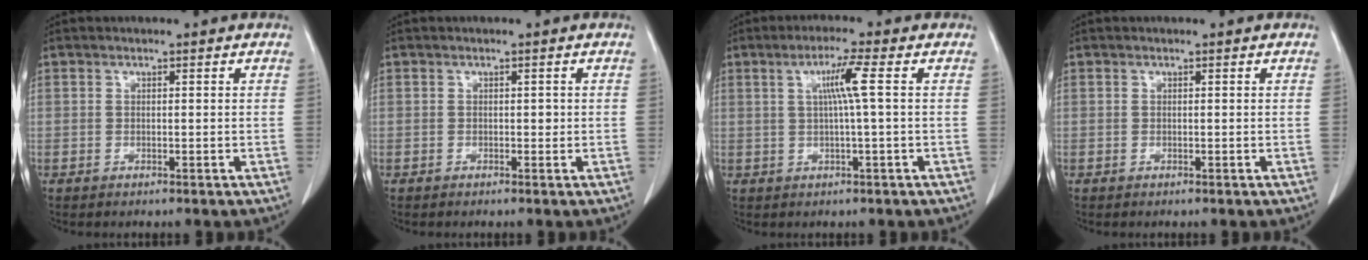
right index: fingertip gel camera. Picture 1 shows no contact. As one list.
[{"total": 0.5, "force": [-0.1, 0.3, 0.4], "torque": [-0.002, 0.002, -0.004]}, {"total": 4.7, "force": [0.8, -0.9, 4.6], "torque": [-0.088, 0.006, 0.016]}, {"total": 0.0}]